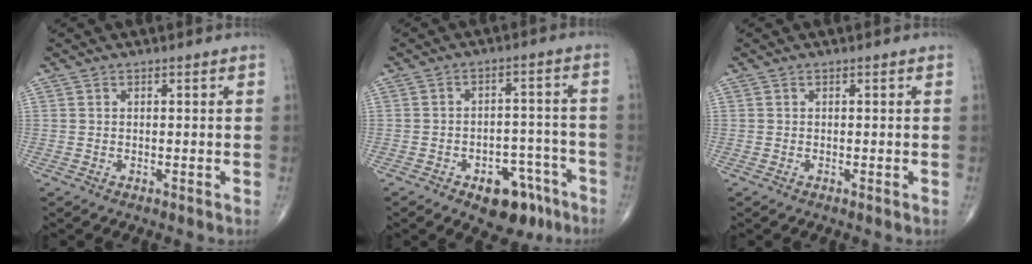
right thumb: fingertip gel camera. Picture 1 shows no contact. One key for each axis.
{"total": 10.4, "fx": -6.3, "fy": 5.9, "fz": 5.9, "tx": -0.046, "ty": 0.051, "tz": -0.080}
{"total": 0.0}